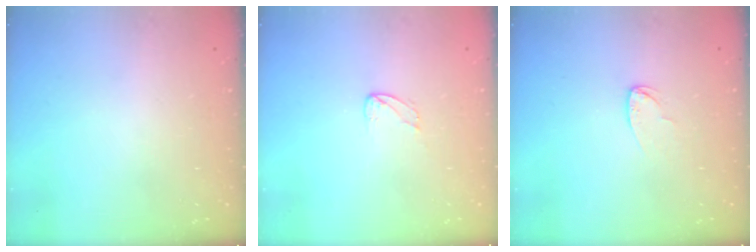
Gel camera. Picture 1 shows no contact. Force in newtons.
{"total": 2.4, "press": 2.4, "slide": 0.1}
{"total": 3.5, "press": 3.5, "slide": 0.3}